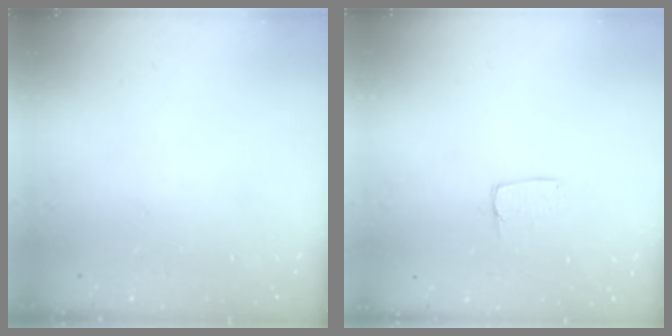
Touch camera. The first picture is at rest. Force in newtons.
{"total": 4.4, "press": 4.4, "slide": 0.3}